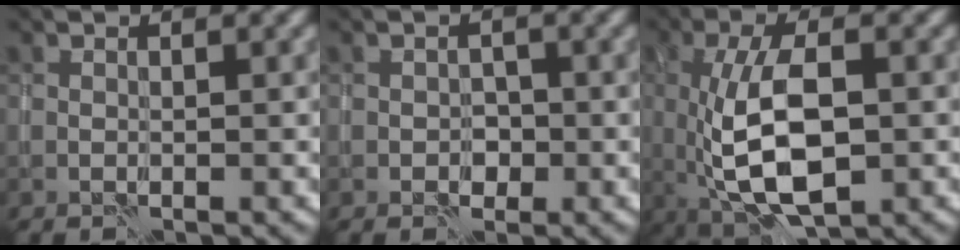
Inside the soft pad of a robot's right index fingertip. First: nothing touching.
{"total": 1.3, "force": [-0.4, 1.1, 0.6], "torque": [-0.009, -0.004, -0.006]}
{"total": 8.5, "force": [-0.8, 3.7, 7.6], "torque": [-0.152, -0.005, -0.010]}